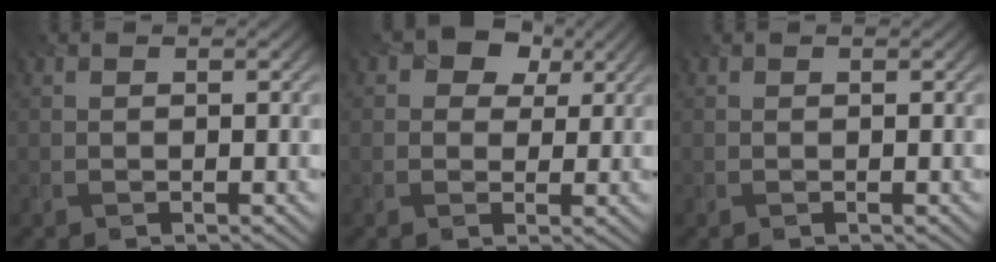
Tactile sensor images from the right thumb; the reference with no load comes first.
{"total": 5.5, "force": [1.9, 4.6, 2.4], "torque": [-0.035, 0.020, 0.000]}
{"total": 0.0}